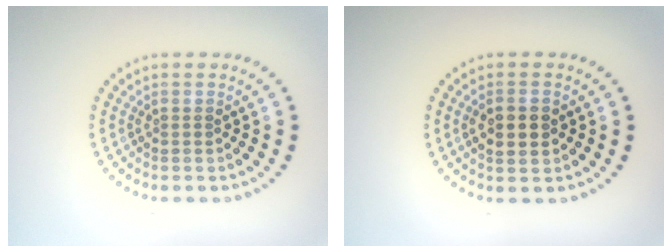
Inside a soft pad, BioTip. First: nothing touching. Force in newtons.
{"total": 2.7, "press": 2.7, "slide": 0.3}